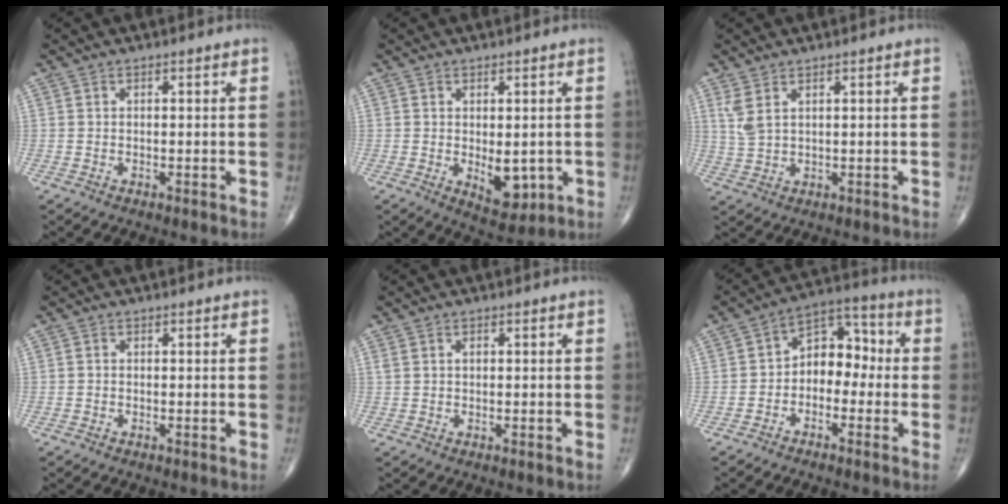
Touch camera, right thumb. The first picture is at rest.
{"total": 6.1, "force": [-0.8, 3.3, 5.1], "torque": [-0.053, -0.015, 0.003]}
{"total": 3.6, "force": [1.9, 1.4, 2.7], "torque": [-0.063, -0.002, 0.048]}
{"total": 0.0}
{"total": 1.0, "force": [0.4, 0.6, 0.7], "torque": [-0.017, 0.004, 0.010]}
{"total": 8.7, "force": [-1.3, 6.2, 6.0], "torque": [-0.055, 0.045, -0.040]}